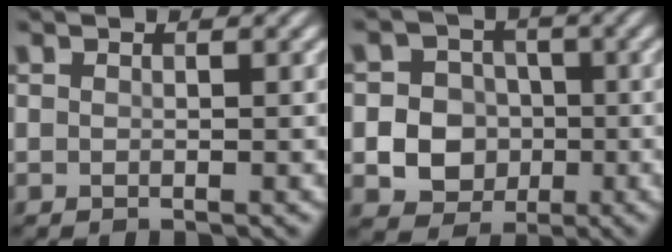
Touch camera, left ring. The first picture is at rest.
{"total": 7.0, "force": [-1.6, 6.4, 2.4], "torque": [-0.031, 0.003, -0.051]}